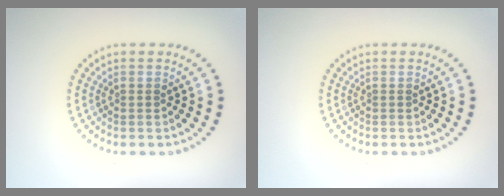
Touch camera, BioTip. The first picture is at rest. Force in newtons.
{"total": 0.0}